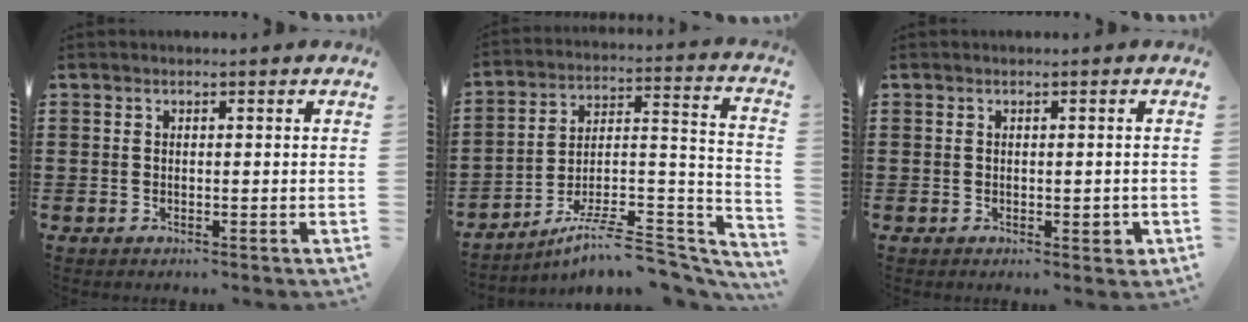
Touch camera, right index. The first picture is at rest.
{"total": 8.6, "force": [-6.7, 1.6, 5.1], "torque": [-0.078, 0.004, -0.129]}
{"total": 1.5, "force": [-0.3, 0.7, 1.2], "torque": [-0.020, 0.001, -0.006]}